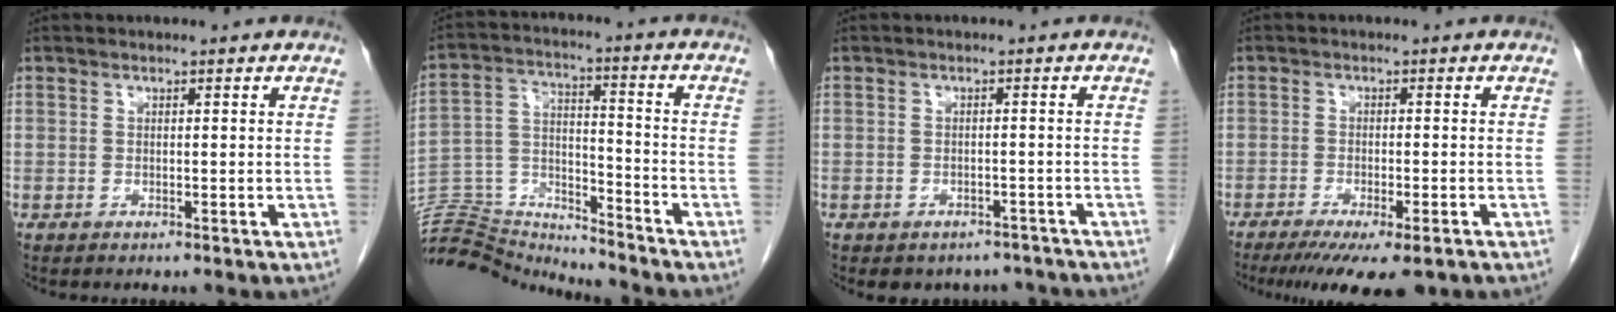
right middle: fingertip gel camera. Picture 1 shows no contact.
{"total": 15.7, "force": [-15.7, 0.9, 1.0], "torque": [-0.024, 0.038, -0.271]}
{"total": 5.9, "force": [-5.0, 3.0, 0.4], "torque": [0.006, 0.012, -0.056]}
{"total": 10.0, "force": [-7.2, 2.1, 6.6], "torque": [-0.096, -0.019, -0.107]}